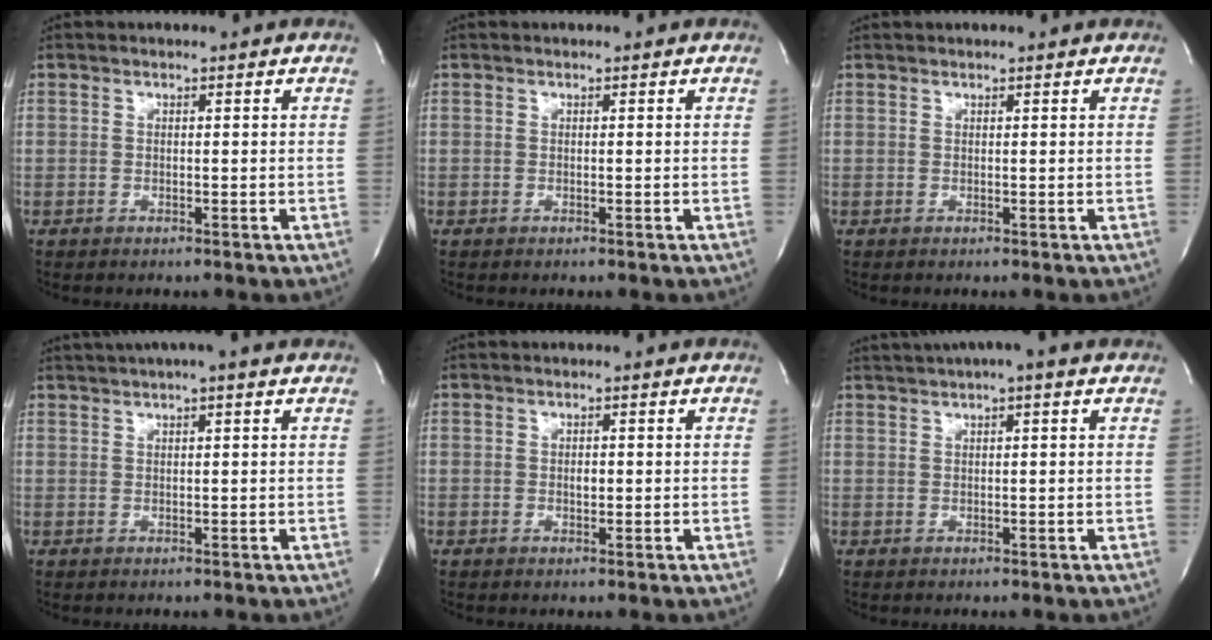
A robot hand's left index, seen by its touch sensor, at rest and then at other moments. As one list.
[{"total": 0.0}, {"total": 1.8, "force": [1.7, 0.1, 0.5], "torque": [-0.011, 0.017, 0.022]}, {"total": 6.7, "force": [5.1, 0.3, 4.2], "torque": [-0.072, 0.034, 0.074]}, {"total": 1.1, "force": [0.0, 0.6, 0.9], "torque": [-0.017, 0.000, 0.000]}, {"total": 6.5, "force": [4.8, 0.4, 4.4], "torque": [-0.075, 0.033, 0.070]}]